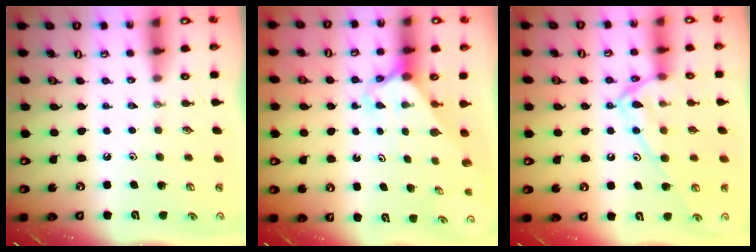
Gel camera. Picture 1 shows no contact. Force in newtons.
{"total": 2.3, "press": 2.3, "slide": 0.1}
{"total": 15.4, "press": 15.3, "slide": 1.1}